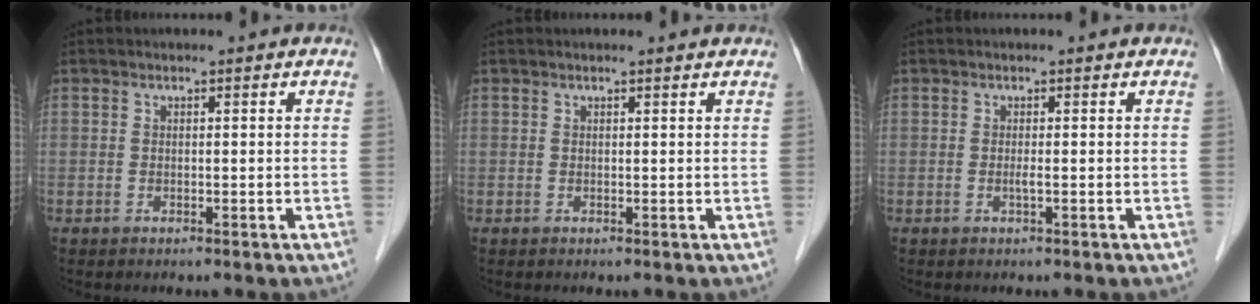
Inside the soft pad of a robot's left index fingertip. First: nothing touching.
{"total": 1.3, "force": [1.2, 0.0, 0.3], "torque": [-0.011, 0.002, 0.012]}
{"total": 0.7, "force": [-0.3, -0.2, 0.6], "torque": [-0.011, -0.004, -0.007]}